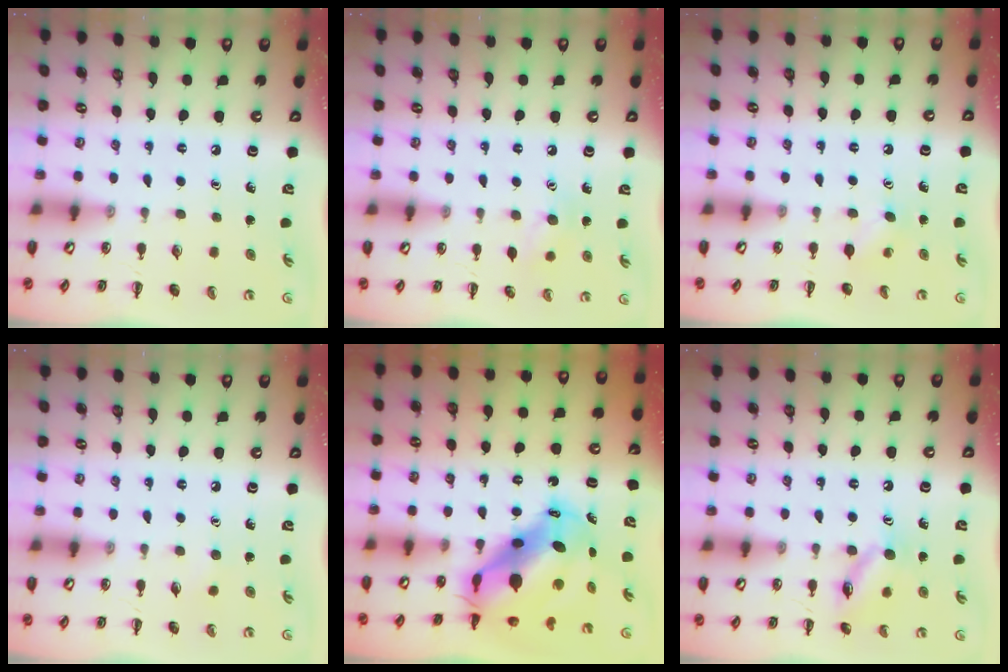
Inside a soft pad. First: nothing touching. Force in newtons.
{"total": 8.5, "press": 8.4, "slide": 1.1}
{"total": 4.4, "press": 4.3, "slide": 0.9}
{"total": 3.4, "press": 3.2, "slide": 1.0}
{"total": 12.7, "press": 12.4, "slide": 2.9}
{"total": 12.3, "press": 12.2, "slide": 0.8}